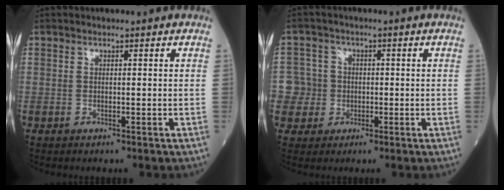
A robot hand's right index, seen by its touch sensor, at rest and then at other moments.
{"total": 5.0, "force": [-1.0, 4.9, -0.2], "torque": [0.011, 0.016, -0.019]}